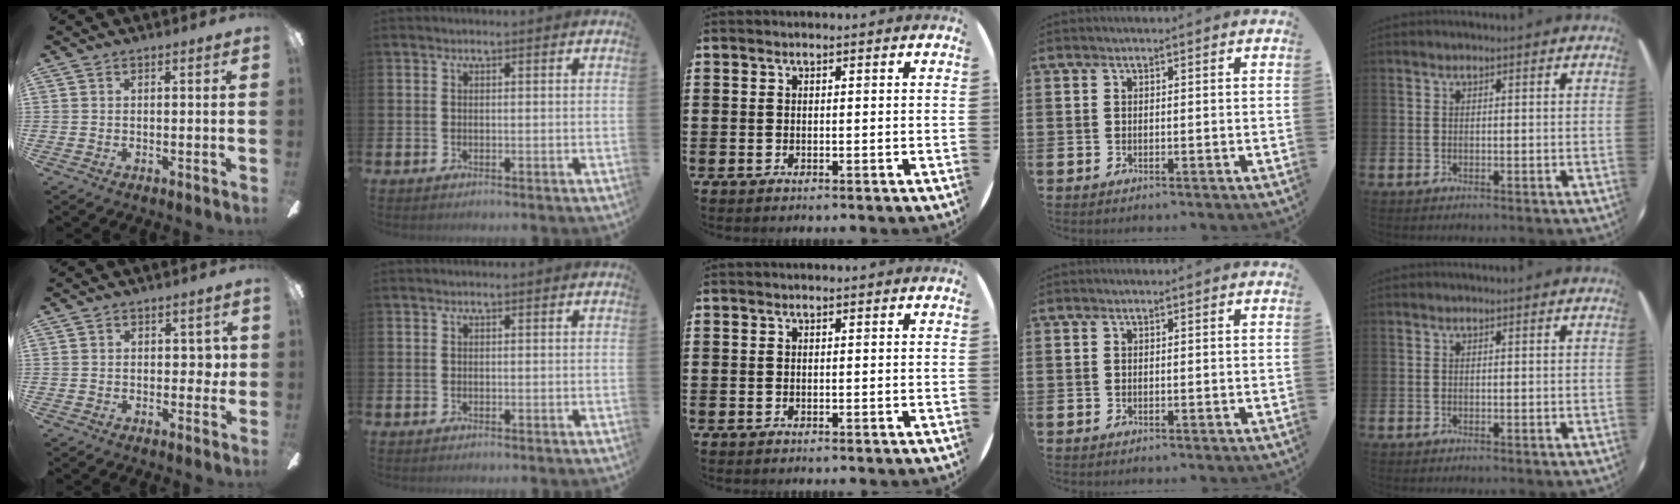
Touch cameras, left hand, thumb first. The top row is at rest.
{"thumb": {"total": 3.4, "force": [0.1, 2.3, 2.5], "torque": [-0.031, 0.004, -0.003]}}